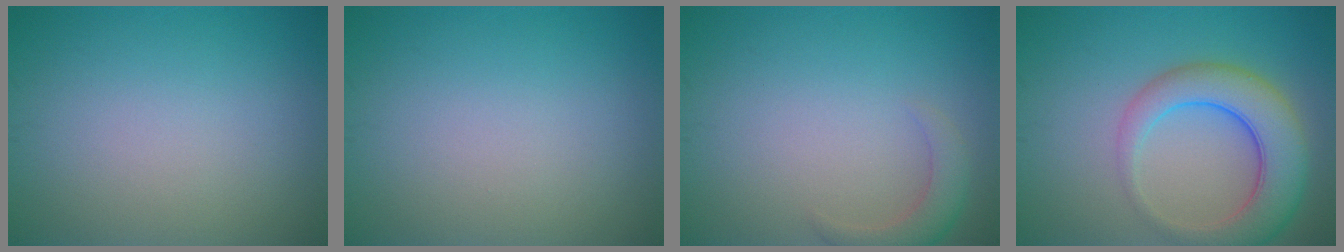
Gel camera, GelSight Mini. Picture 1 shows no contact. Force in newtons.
{"total": 0.0}
{"total": 2.5, "press": 2.5, "slide": 0.3}
{"total": 6.7, "press": 6.6, "slide": 0.4}